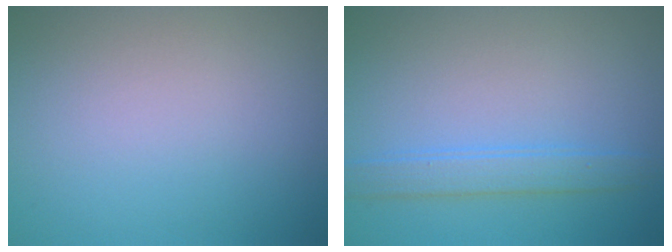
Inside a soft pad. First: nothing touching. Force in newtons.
{"total": 2.5, "press": 2.5, "slide": 0.2}